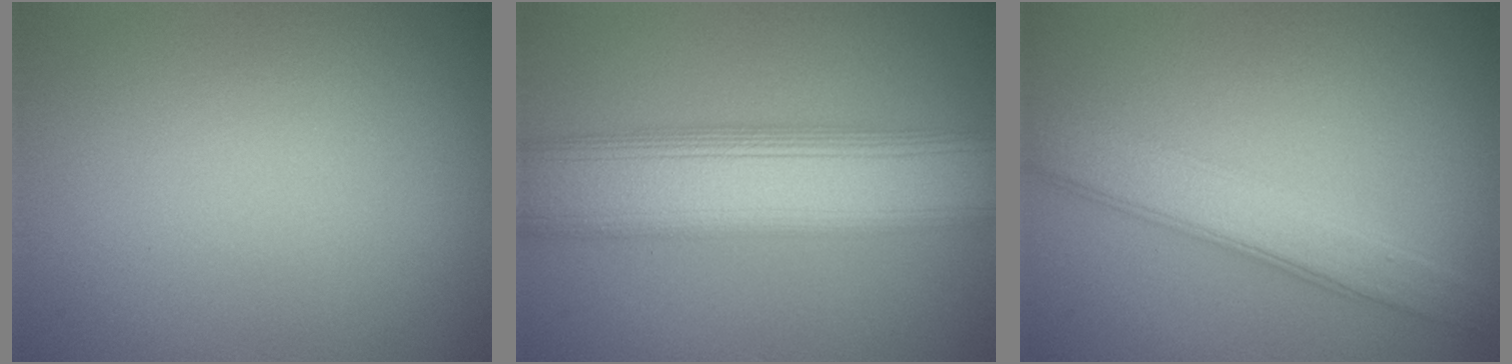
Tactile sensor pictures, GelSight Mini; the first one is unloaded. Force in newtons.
{"total": 10.9, "press": 10.9, "slide": 0.2}
{"total": 4.1, "press": 4.1, "slide": 0.1}